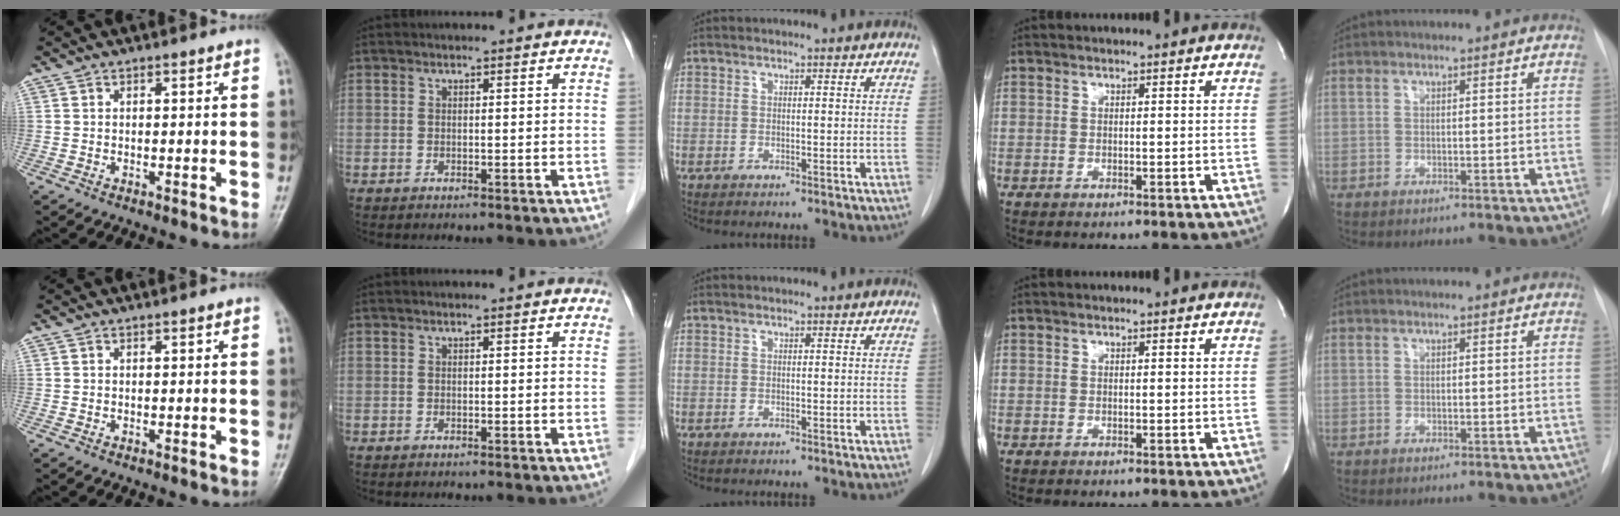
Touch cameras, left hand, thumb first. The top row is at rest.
{}